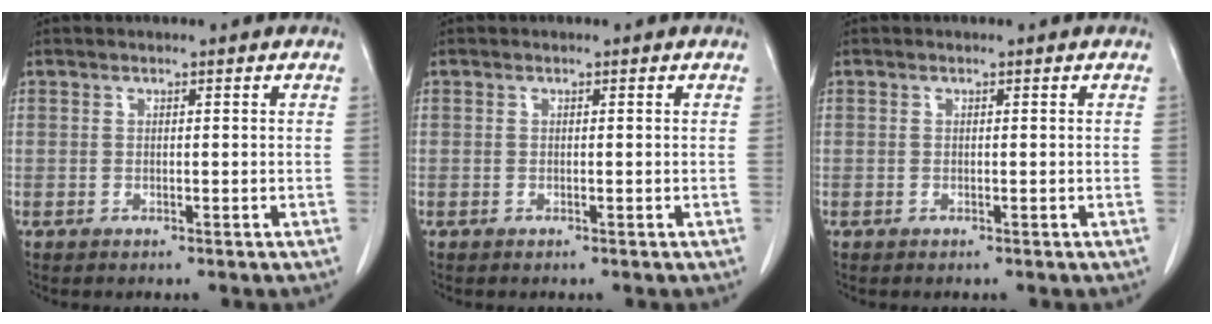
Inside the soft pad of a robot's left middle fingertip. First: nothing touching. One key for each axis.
{"total": 0.0}
{"total": 0.0}